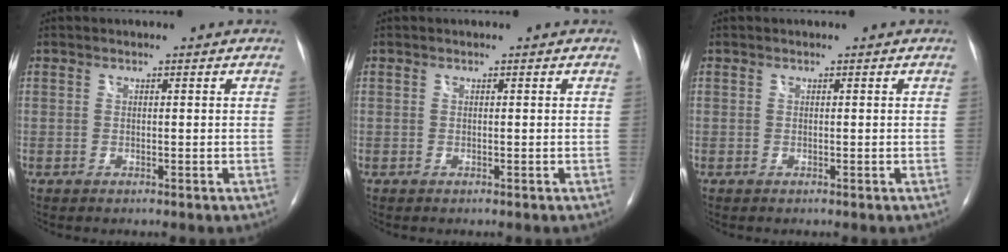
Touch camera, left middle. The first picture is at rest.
{"total": 0.0}
{"total": 0.0}